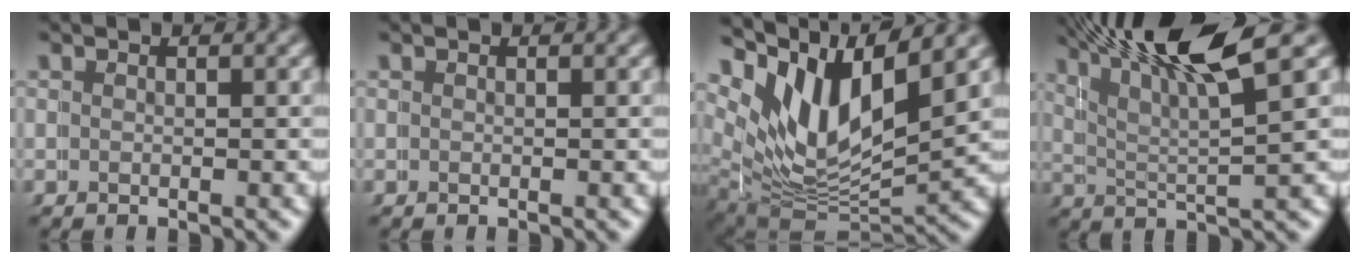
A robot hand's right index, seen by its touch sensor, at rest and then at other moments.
{"total": 0.0}
{"total": 13.0, "force": [4.5, 9.3, 8.0], "torque": [-0.148, 0.000, 0.062]}
{"total": 10.7, "force": [7.4, 2.2, 7.4], "torque": [-0.121, 0.028, 0.110]}